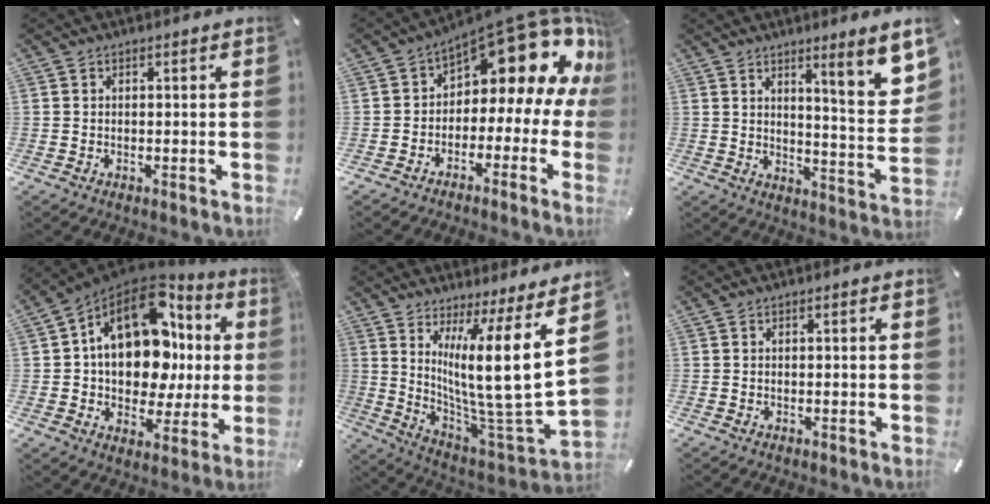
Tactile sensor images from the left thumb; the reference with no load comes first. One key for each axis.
{"total": 15.5, "fx": 9.5, "fy": 7.2, "fz": 9.9, "tx": -0.129, "ty": -0.083, "tz": 0.152}
{"total": 10.0, "fx": 6.6, "fy": 0.6, "fz": 7.5, "tx": -0.100, "ty": -0.056, "tz": 0.101}
{"total": 19.7, "fx": 4.5, "fy": 12.8, "fz": 14.2, "tx": -0.223, "ty": -0.031, "tz": 0.076}
{"total": 18.7, "fx": 7.1, "fy": 2.2, "fz": 17.2, "tx": -0.290, "ty": -0.080, "tz": 0.107}
{"total": 0.0}